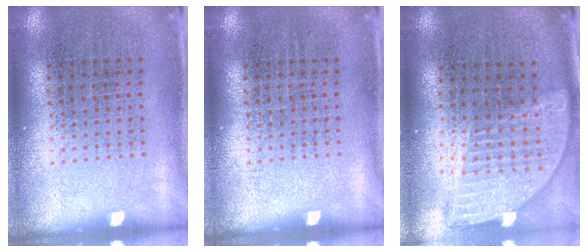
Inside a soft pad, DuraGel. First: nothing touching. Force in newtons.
{"total": 0.0}
{"total": 2.0, "press": 1.6, "slide": 1.2}